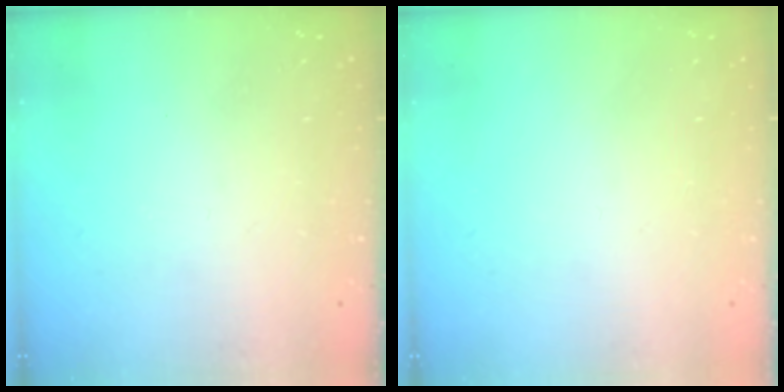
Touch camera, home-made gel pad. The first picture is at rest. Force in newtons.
{"total": 1.5, "press": 1.5, "slide": 0.1}